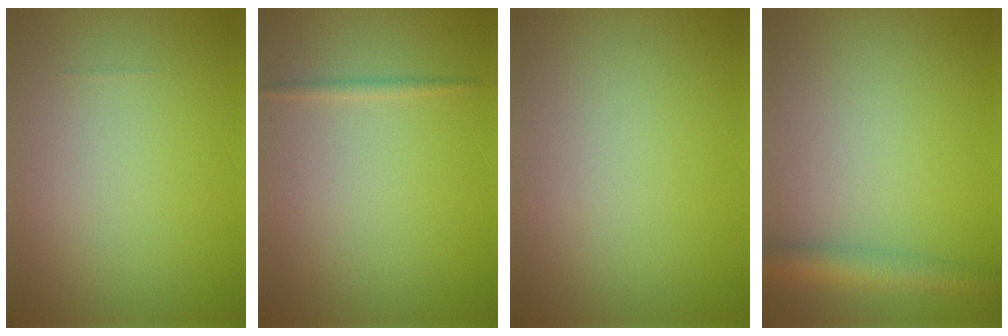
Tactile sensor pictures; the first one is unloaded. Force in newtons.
{"total": 0.7, "press": 0.7, "slide": 0.0}
{"total": 0.0}
{"total": 3.4, "press": 3.4, "slide": 0.0}